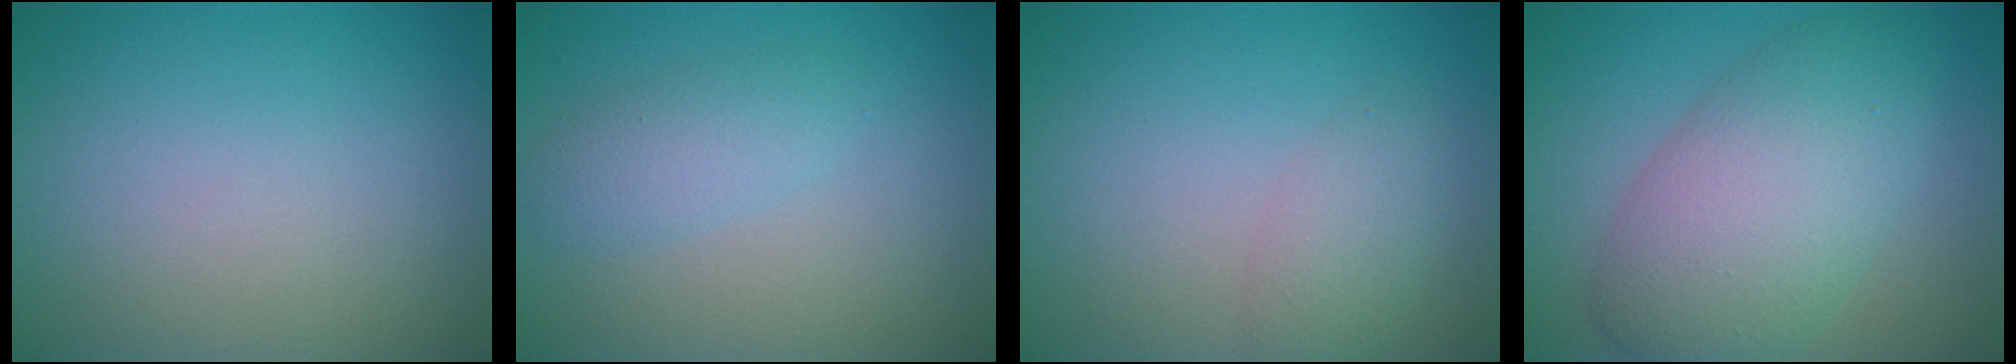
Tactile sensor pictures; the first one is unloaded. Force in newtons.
{"total": 2.2, "press": 2.2, "slide": 0.1}
{"total": 2.1, "press": 2.1, "slide": 0.1}
{"total": 8.4, "press": 8.3, "slide": 0.4}